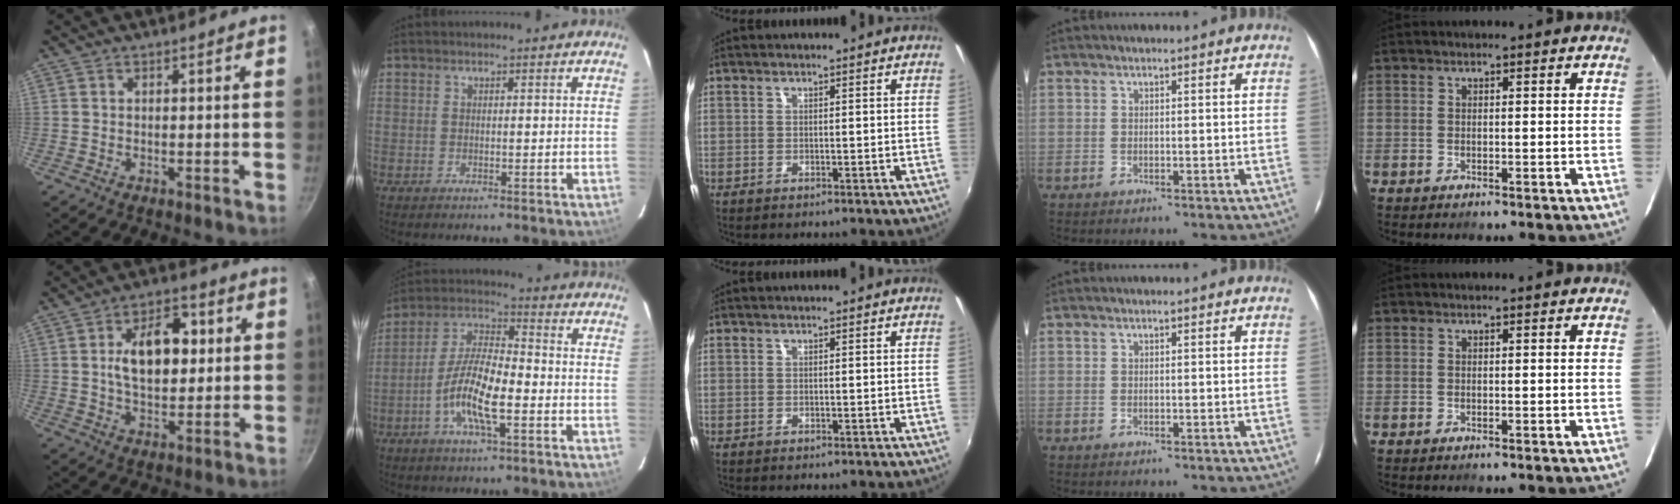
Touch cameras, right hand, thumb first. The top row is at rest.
{"thumb": {"total": 13.2, "force": [2.1, 8.1, 10.2], "torque": [-0.128, 0.002, 0.026]}, "index": {"total": 11.7, "force": [-4.2, 3.3, 10.4], "torque": [-0.216, -0.002, -0.084]}}